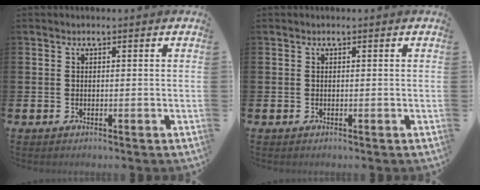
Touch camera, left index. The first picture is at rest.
{"total": 0.0}